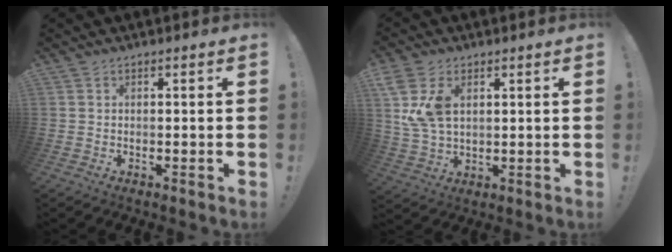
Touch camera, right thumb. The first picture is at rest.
{"total": 10.3, "force": [3.6, 6.6, 7.1], "torque": [-0.143, -0.008, 0.069]}